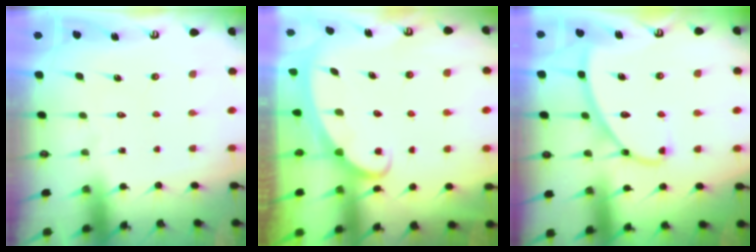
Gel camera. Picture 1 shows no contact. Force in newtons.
{"total": 2.6, "press": 2.6, "slide": 0.3}
{"total": 8.3, "press": 8.3, "slide": 0.2}